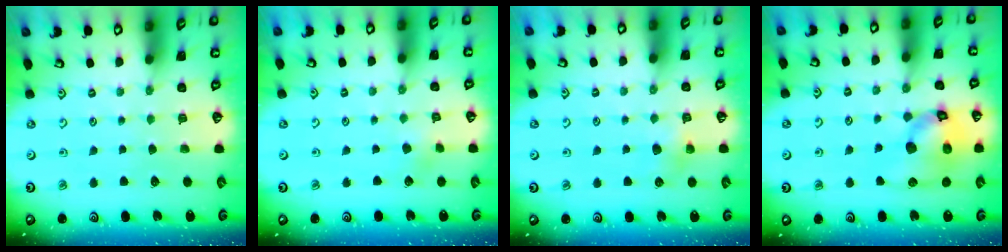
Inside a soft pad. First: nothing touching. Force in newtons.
{"total": 3.4, "press": 3.3, "slide": 0.7}
{"total": 6.1, "press": 6.1, "slide": 0.4}
{"total": 16.5, "press": 16.4, "slide": 2.2}